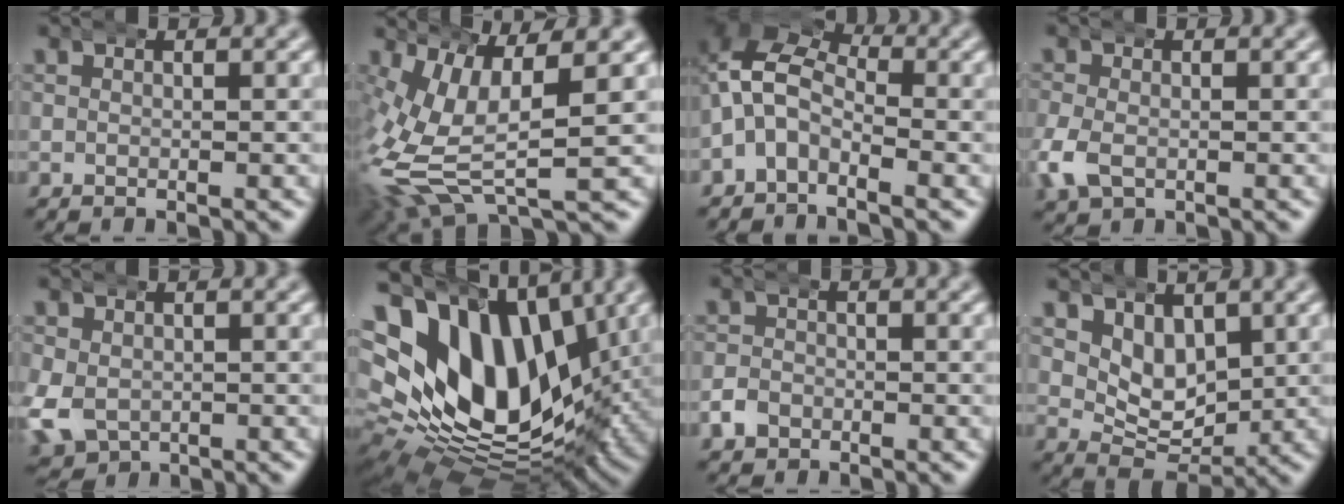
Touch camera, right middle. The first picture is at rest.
{"total": 10.5, "force": [-0.2, 6.5, 8.3], "torque": [-0.182, -0.028, 0.013]}
{"total": 8.4, "force": [0.2, 7.2, 4.4], "torque": [-0.087, 0.002, -0.023]}
{"total": 3.0, "force": [-0.8, 2.3, 1.8], "torque": [-0.058, -0.006, -0.009]}
{"total": 5.4, "force": [-1.4, 4.7, 2.4], "torque": [-0.073, -0.034, -0.006]}
{"total": 23.3, "force": [1.9, 16.5, 16.3], "torque": [-0.286, -0.019, 0.033]}
{"total": 1.9, "force": [-1.0, 1.6, 0.5], "torque": [-0.012, 0.004, -0.024]}
{"total": 5.2, "force": [1.5, 3.8, 3.3], "torque": [-0.056, -0.012, 0.026]}